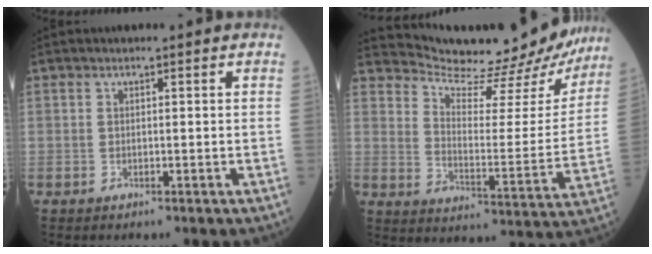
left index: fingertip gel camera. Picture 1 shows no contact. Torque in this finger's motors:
{"motor_torque": [0.69, -0.82, 0.07, 0.01]}